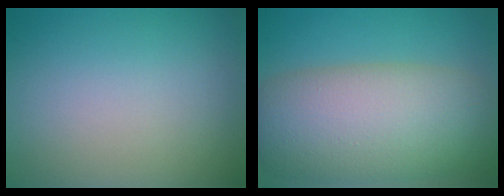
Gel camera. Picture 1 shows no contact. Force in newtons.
{"total": 10.8, "press": 10.8, "slide": 0.4}